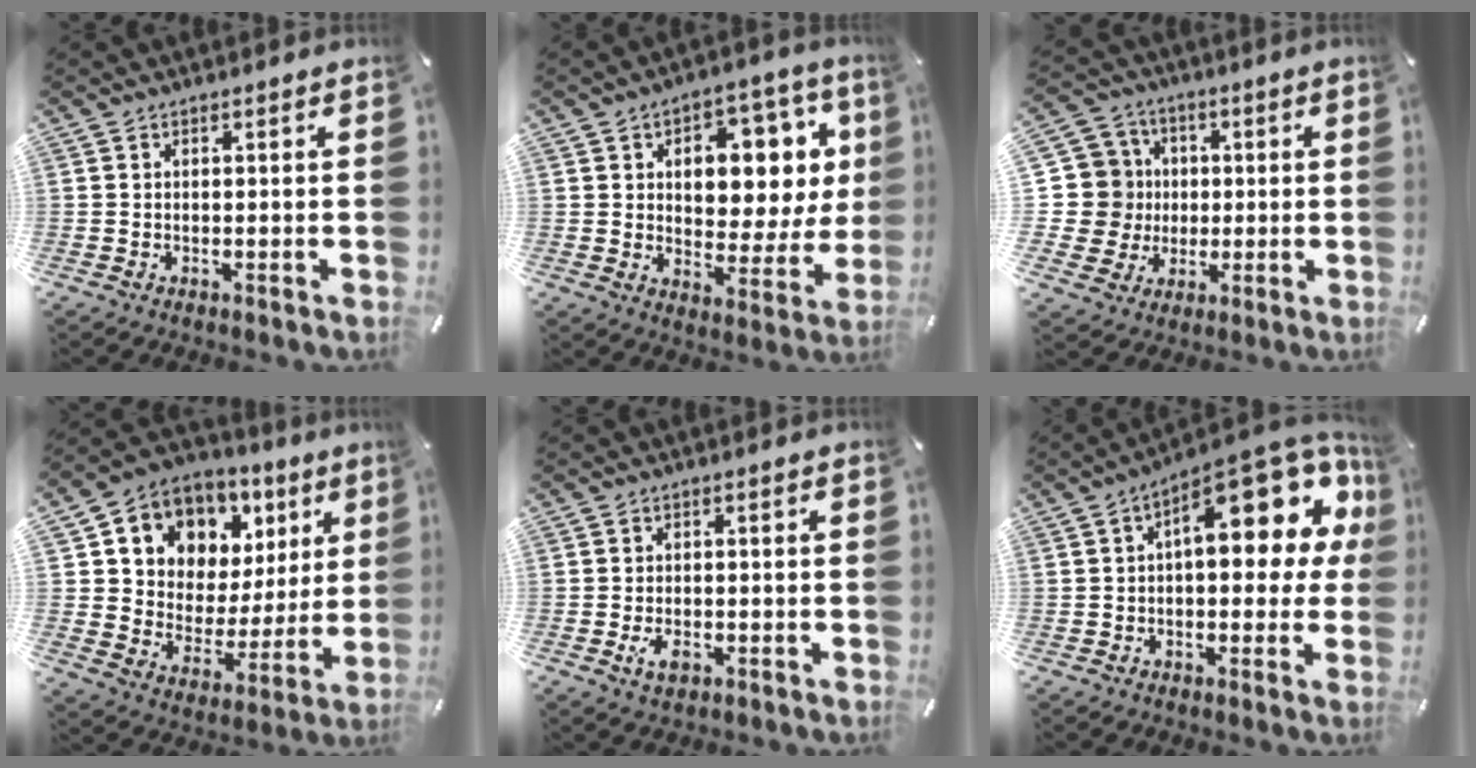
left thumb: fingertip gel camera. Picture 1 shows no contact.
{"total": 12.2, "force": [4.1, 7.9, 8.4], "torque": [-0.108, -0.033, 0.067]}
{"total": 13.7, "force": [0.0, 13.2, 3.7], "torque": [-0.076, 0.008, 0.005]}
{"total": 9.1, "force": [4.7, 7.8, 0.7], "torque": [-0.030, -0.053, 0.090]}
{"total": 3.3, "force": [-1.2, 1.8, 2.5], "torque": [-0.055, 0.000, -0.024]}
{"total": 18.9, "force": [6.8, 8.4, 15.5], "torque": [-0.201, -0.049, 0.109]}